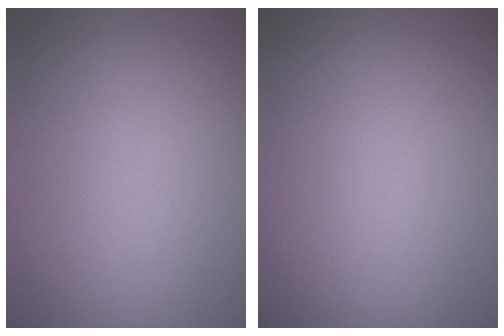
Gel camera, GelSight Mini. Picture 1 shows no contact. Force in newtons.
{"total": 0.0}